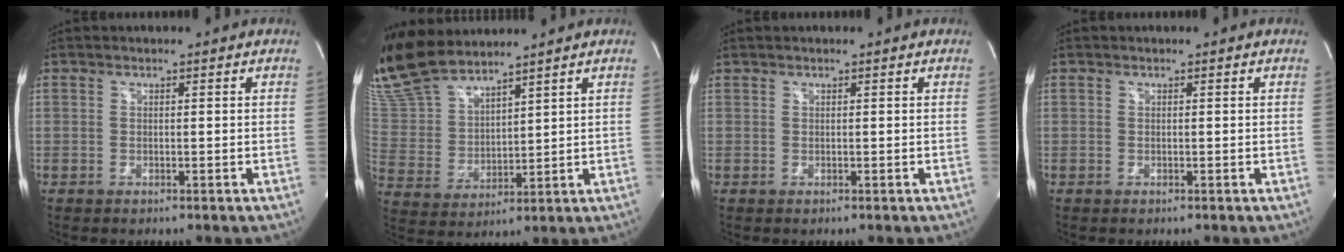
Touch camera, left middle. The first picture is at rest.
{"total": 12.4, "force": [11.3, 2.4, 4.5], "torque": [-0.108, 0.007, 0.242]}
{"total": 0.0}
{"total": 0.0}